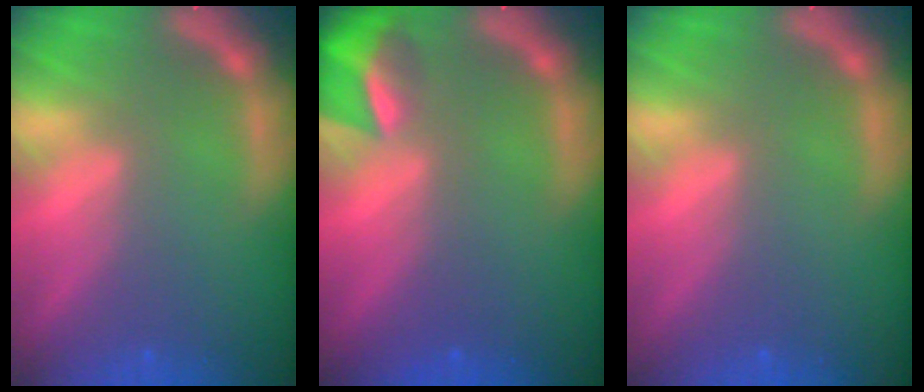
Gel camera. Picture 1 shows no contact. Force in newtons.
{"total": 4.4}
{"total": 0.0}